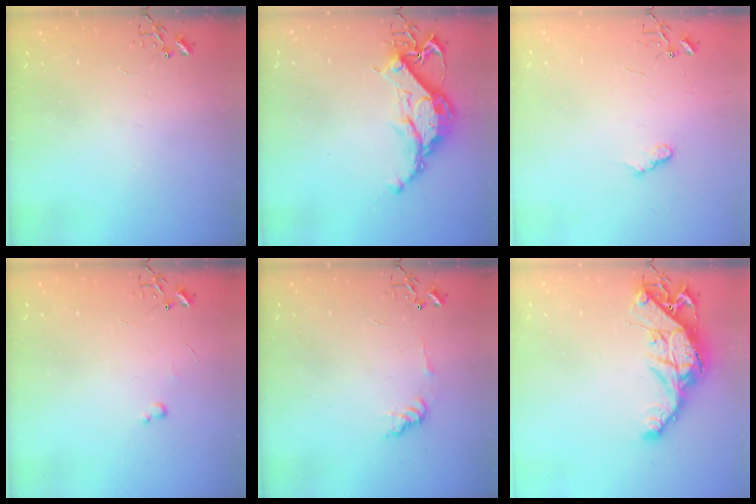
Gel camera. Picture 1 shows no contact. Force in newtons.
{"total": 13.8, "press": 13.8, "slide": 1.1}
{"total": 7.2, "press": 7.1, "slide": 0.7}
{"total": 2.6, "press": 2.6, "slide": 0.4}
{"total": 7.3, "press": 7.3, "slide": 0.3}
{"total": 16.1, "press": 16.0, "slide": 1.6}